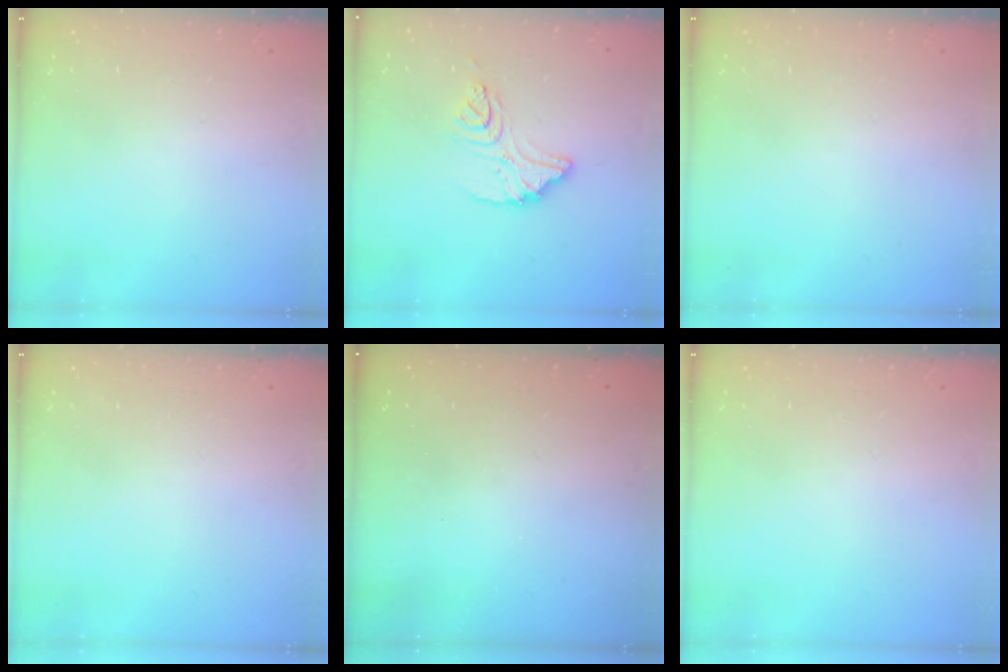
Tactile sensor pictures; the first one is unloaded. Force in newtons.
{"total": 11.8, "press": 11.8, "slide": 0.4}
{"total": 0.0}
{"total": 0.0}
{"total": 3.0, "press": 2.9, "slide": 0.8}
{"total": 0.0}